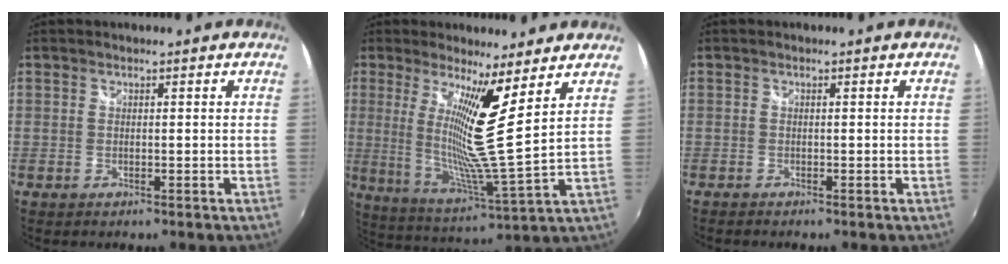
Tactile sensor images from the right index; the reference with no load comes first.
{"total": 12.4, "force": [5.9, -1.0, 10.8], "torque": [-0.185, -0.020, 0.109]}
{"total": 1.1, "force": [-1.0, 0.3, 0.3], "torque": [-0.011, -0.007, -0.018]}